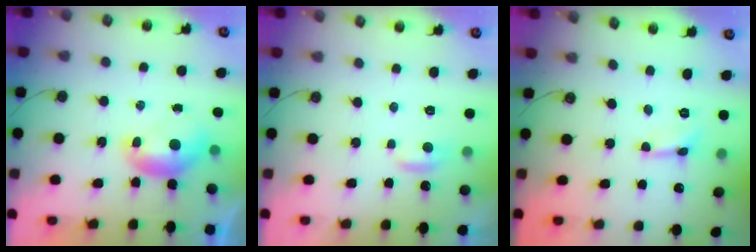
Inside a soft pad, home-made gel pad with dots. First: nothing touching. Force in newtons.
{"total": 1.3, "press": 1.1, "slide": 0.6}
{"total": 0.9, "press": 0.8, "slide": 0.4}